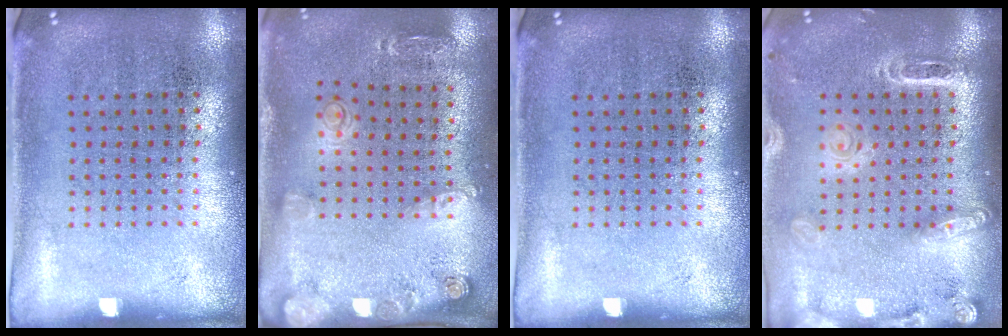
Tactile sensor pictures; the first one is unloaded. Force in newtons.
{"total": 1.5, "press": 1.4, "slide": 0.7}
{"total": 0.0}
{"total": 2.1, "press": 1.8, "slide": 1.0}